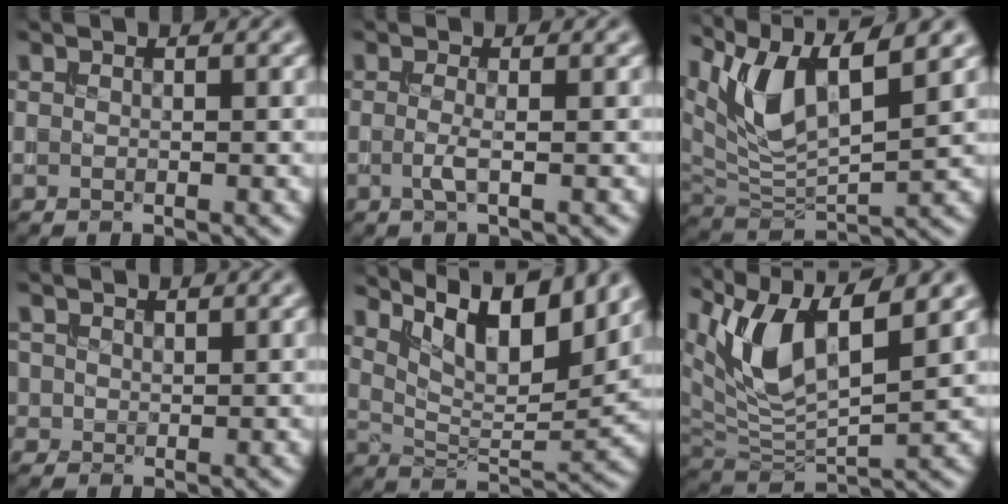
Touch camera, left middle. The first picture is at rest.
{"total": 1.4, "force": [-0.4, 0.2, 1.4], "torque": [-0.028, -0.005, -0.010]}
{"total": 8.5, "force": [4.8, 2.7, 6.4], "torque": [-0.133, -0.001, 0.090]}
{"total": 1.1, "force": [0.5, 1.0, 0.2], "torque": [-0.004, -0.001, 0.010]}
{"total": 9.5, "force": [5.9, 3.2, 6.7], "torque": [-0.114, 0.002, 0.101]}
{"total": 9.2, "force": [4.7, 3.4, 7.1], "torque": [-0.143, 0.000, 0.087]}